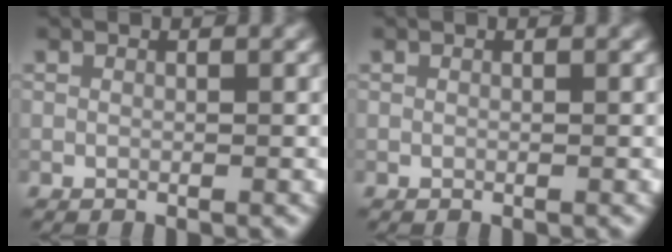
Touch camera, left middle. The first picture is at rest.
{"total": 0.0}